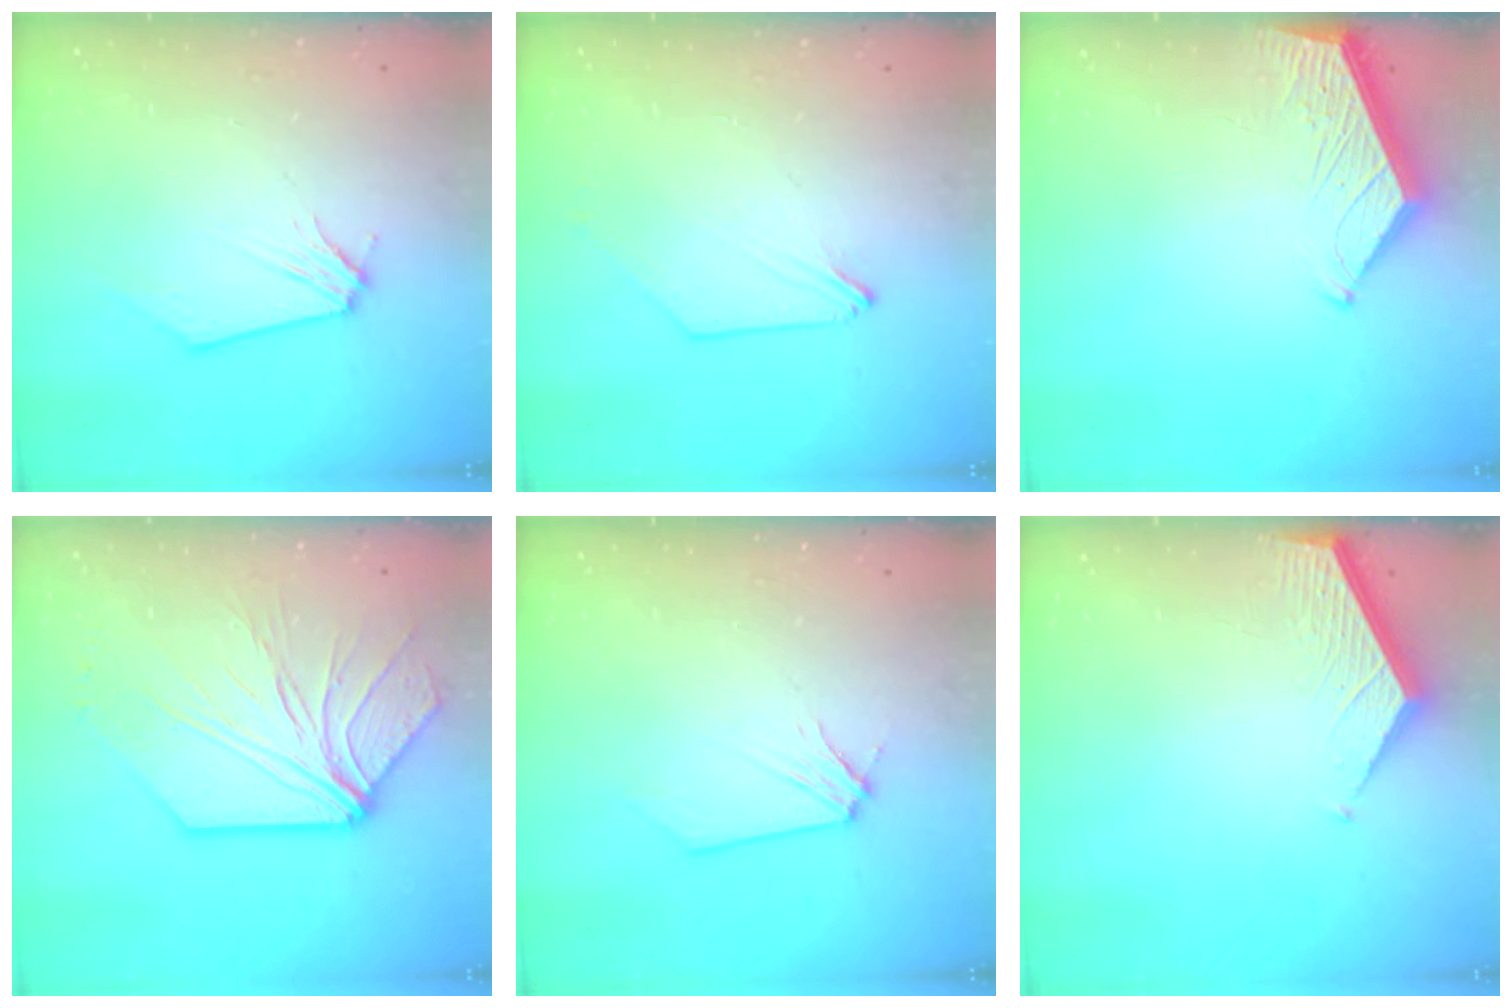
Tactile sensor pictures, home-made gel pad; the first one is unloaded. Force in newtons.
{"total": 0.7, "press": 0.7, "slide": 0.2}
{"total": 3.8, "press": 3.7, "slide": 0.5}
{"total": 10.7, "press": 10.6, "slide": 1.5}
{"total": 0.6, "press": 0.6, "slide": 0.1}
{"total": 3.6, "press": 3.5, "slide": 0.3}